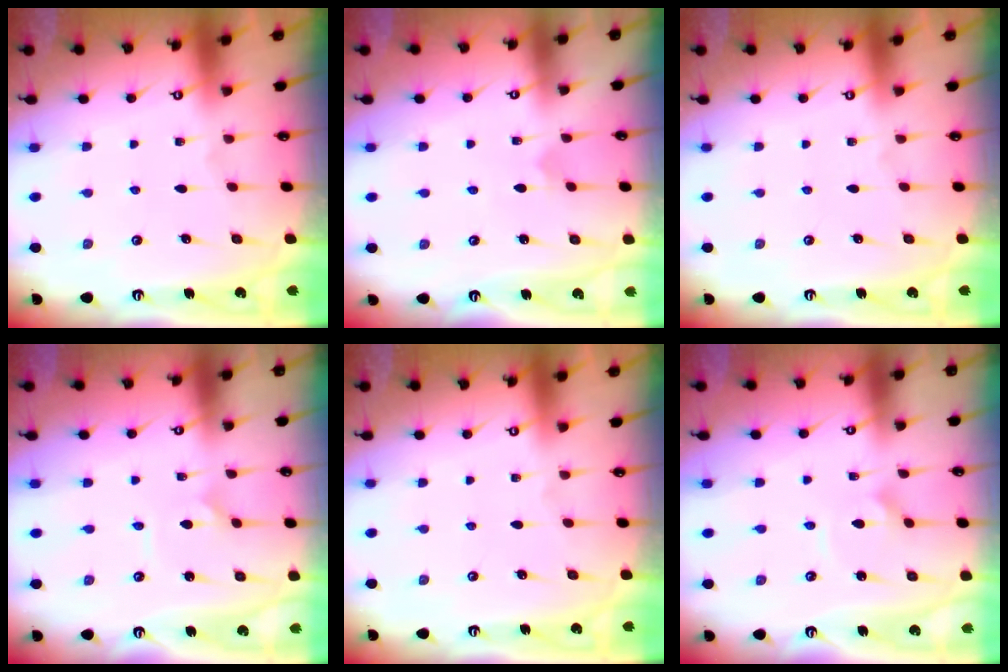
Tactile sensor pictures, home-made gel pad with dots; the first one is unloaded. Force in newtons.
{"total": 2.7, "press": 2.7, "slide": 0.1}
{"total": 0.0}
{"total": 1.4, "press": 1.4, "slide": 0.0}
{"total": 0.0}
{"total": 2.6, "press": 2.6, "slide": 0.3}